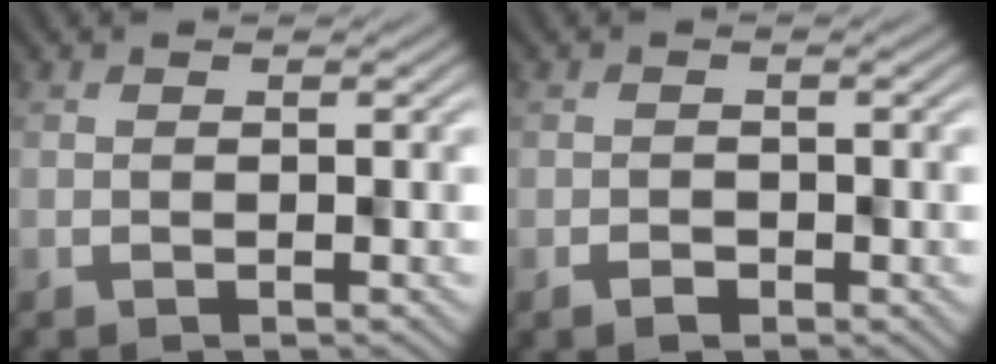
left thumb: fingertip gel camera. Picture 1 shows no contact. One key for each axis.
{"total": 1.4, "fx": -0.7, "fy": 1.0, "fz": 0.6, "tx": -0.008, "ty": 0.000, "tz": -0.013}